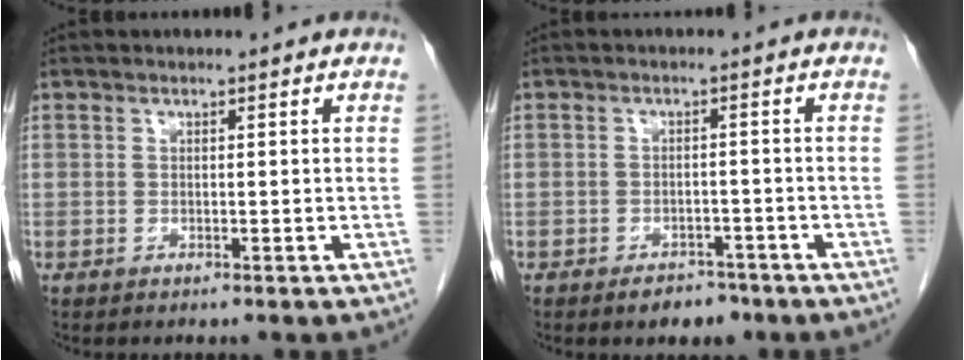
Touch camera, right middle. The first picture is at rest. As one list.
[{"total": 3.3, "force": [-2.4, 1.8, 1.3], "torque": [-0.015, 0.005, -0.028]}]